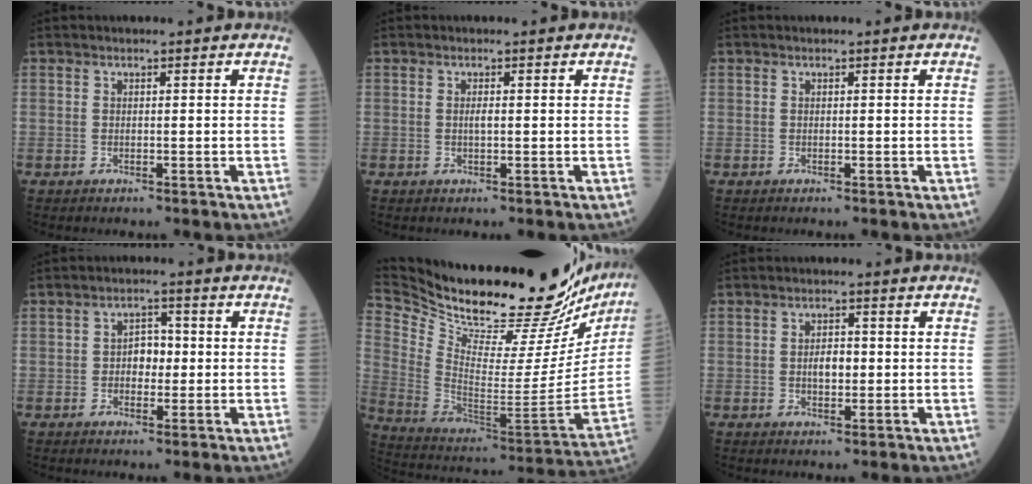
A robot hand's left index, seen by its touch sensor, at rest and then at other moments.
{"total": 0.9, "force": [-0.4, 0.4, 0.8], "torque": [-0.014, -0.003, -0.010]}
{"total": 0.0}
{"total": 3.6, "force": [-0.7, 2.4, 2.6], "torque": [-0.036, 0.010, -0.017]}
{"total": 35.9, "force": [31.6, 7.6, 15.2], "torque": [-0.278, -0.099, 0.440]}
{"total": 2.8, "force": [-0.6, 1.7, 2.2], "torque": [-0.036, 0.003, -0.012]}